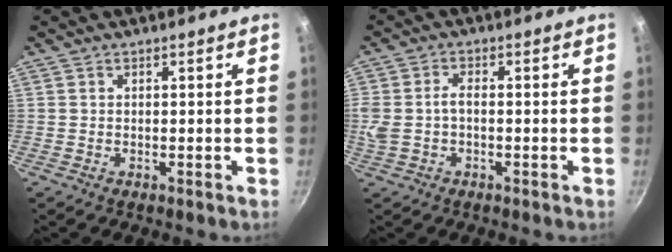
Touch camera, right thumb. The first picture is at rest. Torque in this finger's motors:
{"motor_torque": [-0.02, 0.08, 0.02, -0.02, 0.07]}